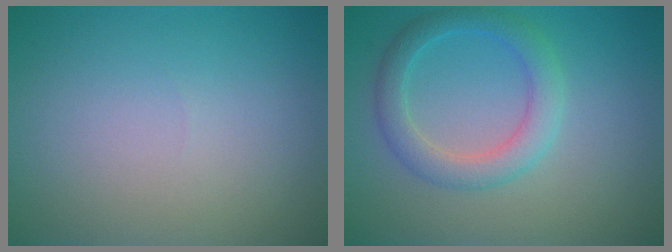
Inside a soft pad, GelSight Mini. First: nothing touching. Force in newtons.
{"total": 3.4, "press": 3.4, "slide": 0.2}